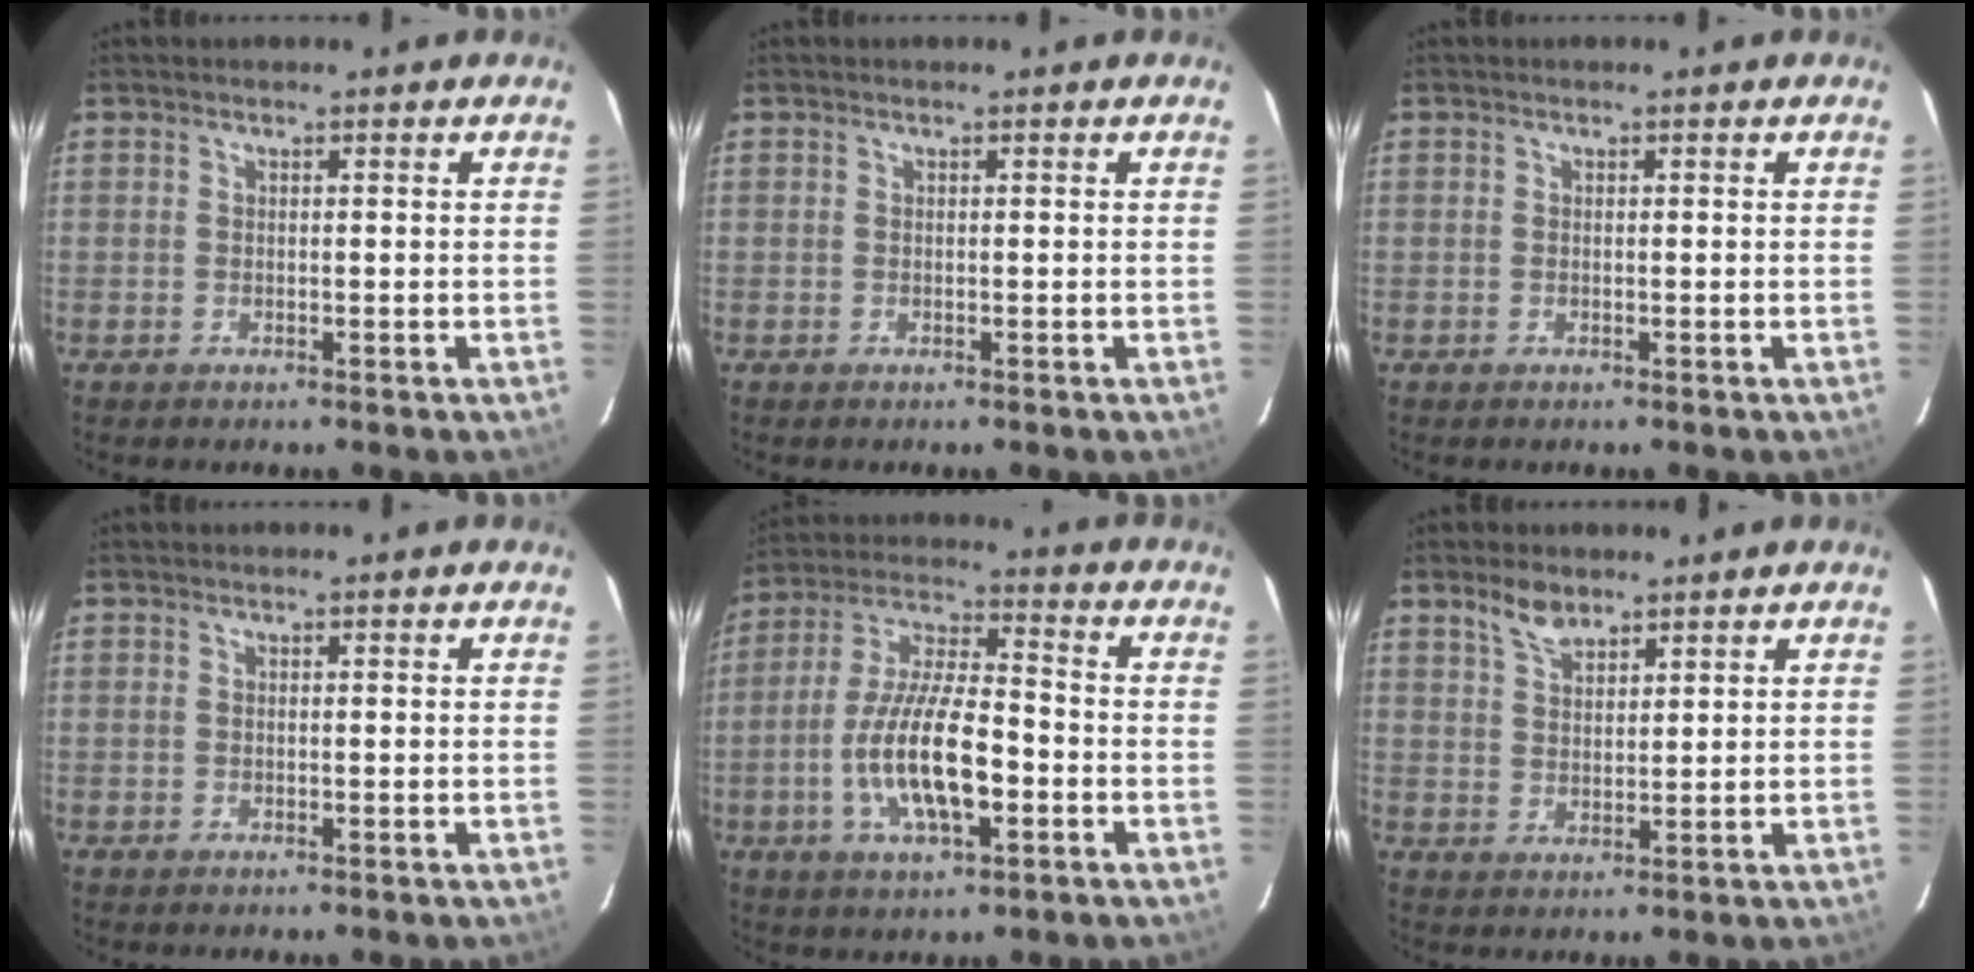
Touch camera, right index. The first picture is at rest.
{"total": 0.0}
{"total": 0.0}
{"total": 0.0}
{"total": 14.8, "force": [-4.3, 4.7, 13.4], "torque": [-0.269, -0.006, -0.077]}
{"total": 4.5, "force": [3.5, 2.0, 2.2], "torque": [-0.038, 0.007, 0.066]}